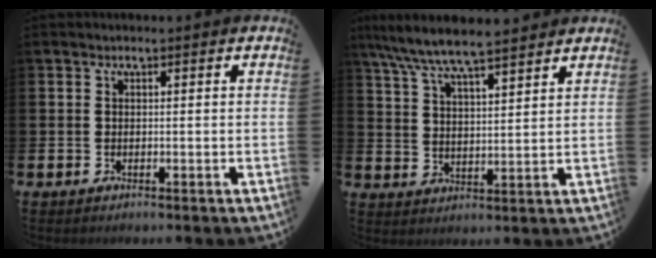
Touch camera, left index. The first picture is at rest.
{"total": 7.4, "force": [7.0, 0.6, 2.5], "torque": [-0.078, -0.030, 0.125]}